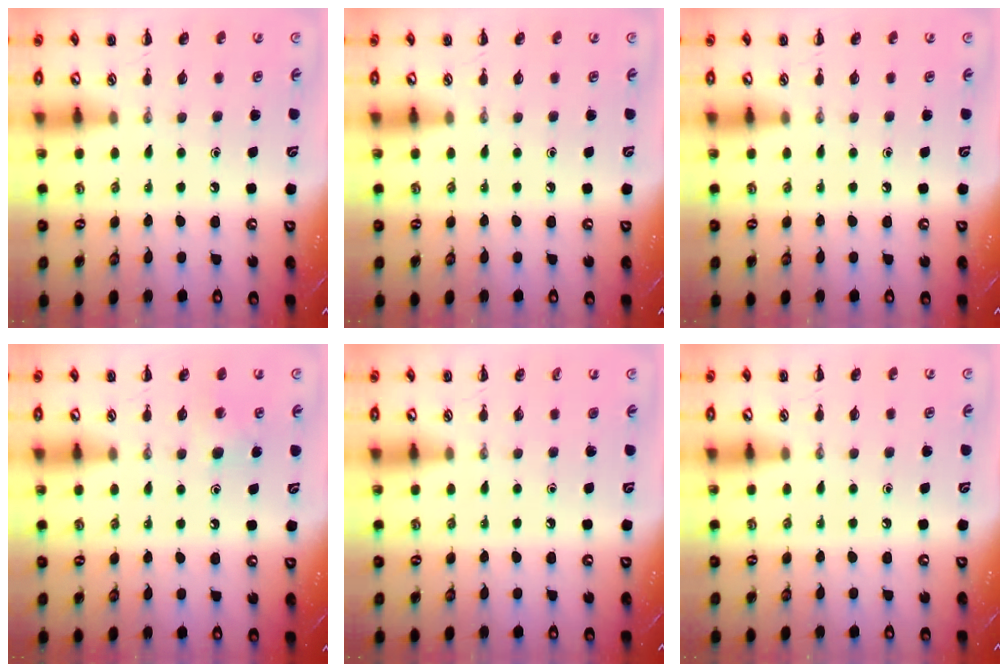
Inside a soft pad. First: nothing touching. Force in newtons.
{"total": 0.0}
{"total": 0.0}
{"total": 4.4, "press": 4.1, "slide": 1.5}
{"total": 0.0}
{"total": 0.0}